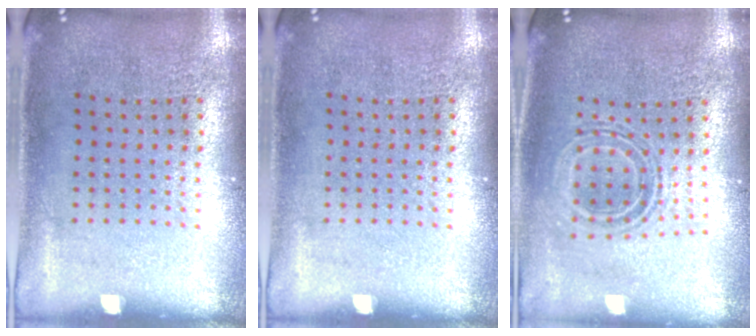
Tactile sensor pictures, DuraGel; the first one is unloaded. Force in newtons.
{"total": 0.0}
{"total": 0.9, "press": 0.8, "slide": 0.3}